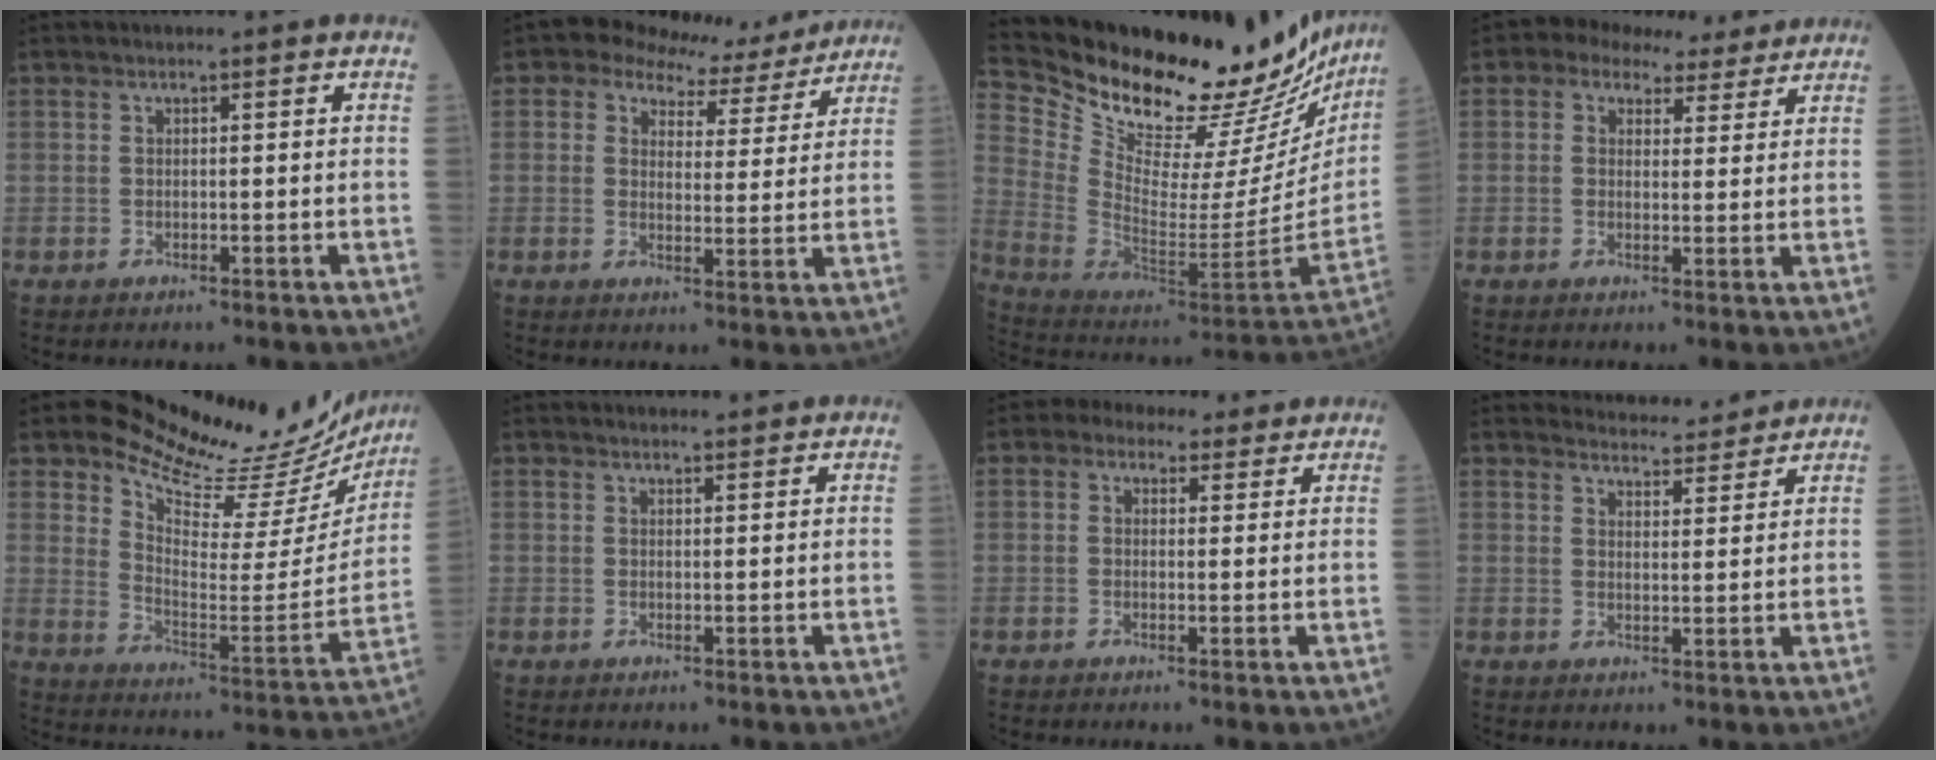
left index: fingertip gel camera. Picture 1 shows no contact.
{"total": 6.9, "force": [5.9, 3.4, 0.8], "torque": [-0.010, 0.007, 0.064]}
{"total": 31.7, "force": [27.8, 8.5, 12.6], "torque": [-0.215, -0.094, 0.383]}
{"total": 6.1, "force": [4.3, 3.8, 2.0], "torque": [-0.027, 0.027, 0.050]}
{"total": 22.7, "force": [20.1, 6.8, 7.8], "torque": [-0.103, -0.065, 0.249]}
{"total": 2.4, "force": [2.3, 0.6, 0.4], "torque": [-0.003, 0.010, 0.024]}
{"total": 4.9, "force": [3.4, 3.2, 1.5], "torque": [-0.019, 0.026, 0.043]}
{"total": 6.2, "force": [6.1, 1.1, 0.2], "torque": [0.002, 0.003, 0.071]}